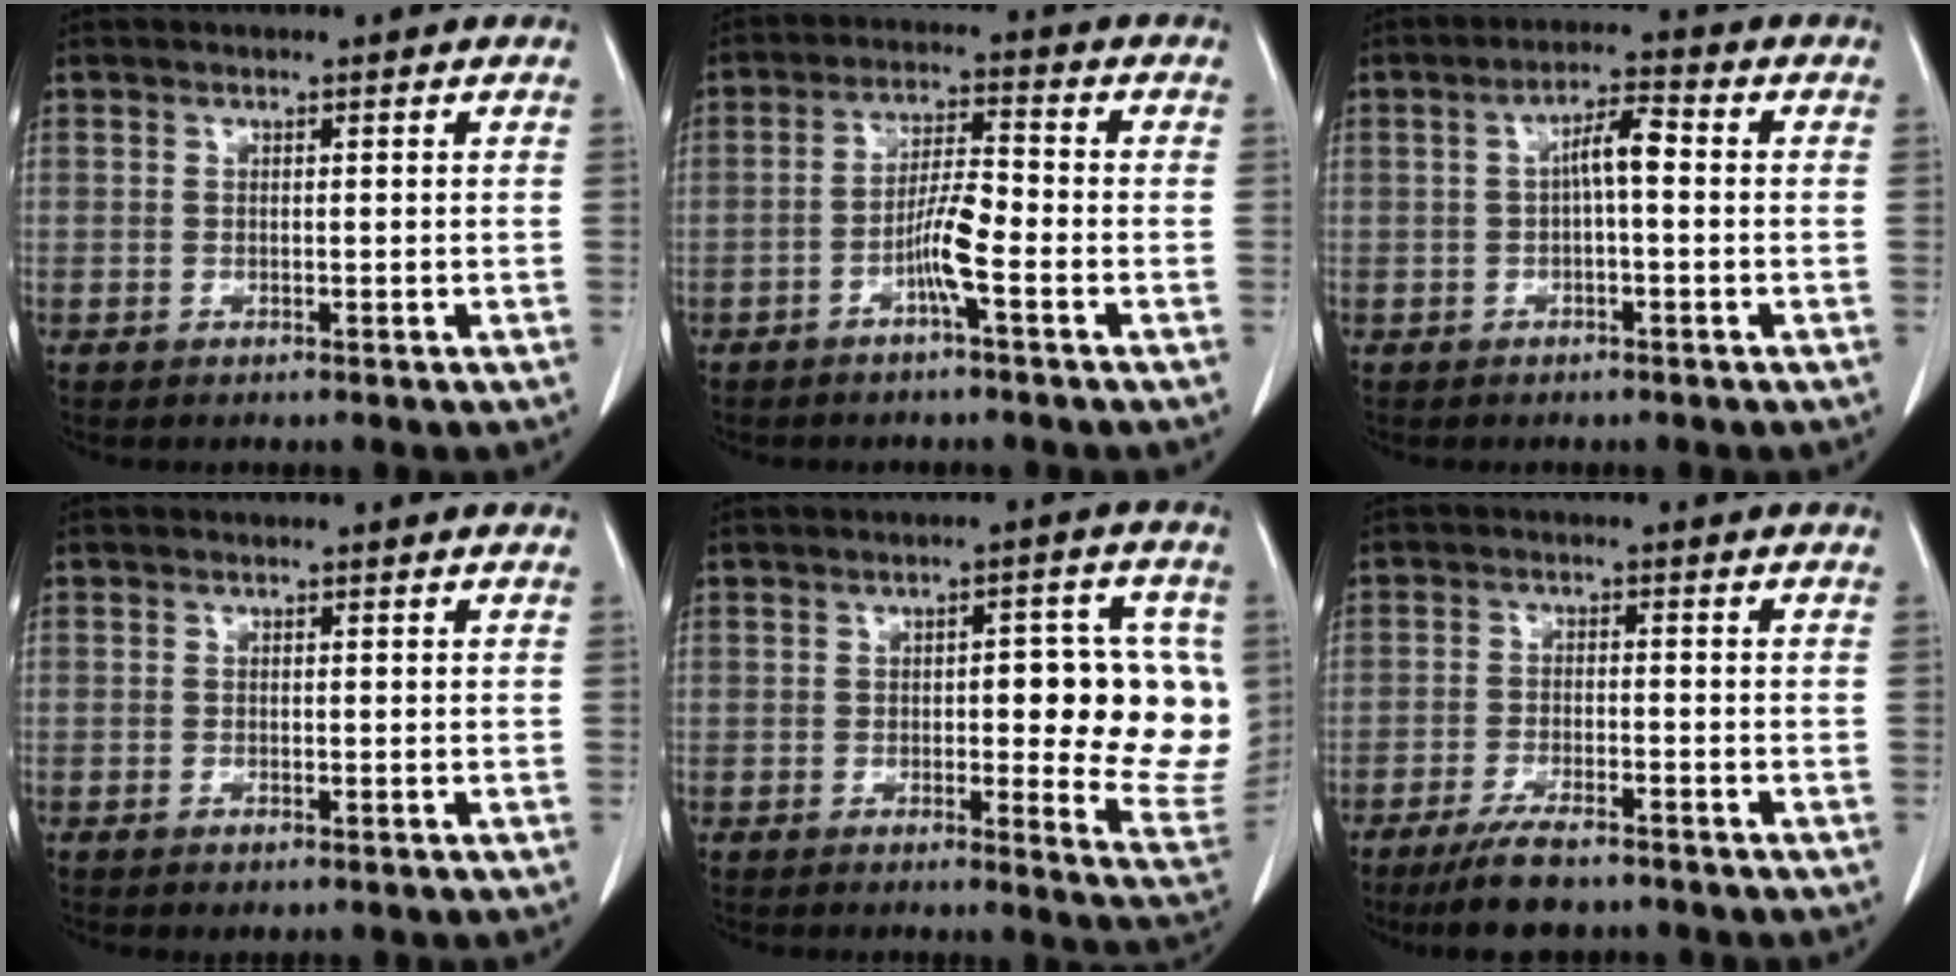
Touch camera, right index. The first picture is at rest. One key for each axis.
{"total": 5.6, "fx": -2.4, "fy": 0.2, "fz": 5.1, "tx": -0.101, "ty": 0.007, "tz": -0.044}
{"total": 4.4, "fx": 0.1, "fy": 0.9, "fz": 4.3, "tx": -0.074, "ty": 0.016, "tz": 0.000}
{"total": 0.8, "fx": -0.5, "fy": 0.2, "fz": 0.6, "tx": -0.011, "ty": -0.002, "tz": -0.005}
{"total": 13.0, "fx": 0.9, "fy": 4.1, "fz": 12.3, "tx": -0.131, "ty": 0.000, "tz": 0.010}
{"total": 7.6, "fx": -6.1, "fy": 1.5, "fz": 4.3, "tx": -0.077, "ty": -0.017, "tz": -0.104}